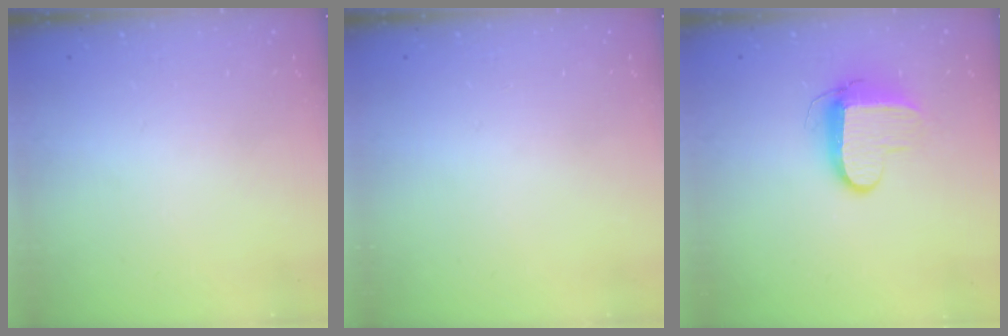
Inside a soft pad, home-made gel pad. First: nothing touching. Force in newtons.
{"total": 0.0}
{"total": 8.9, "press": 8.9, "slide": 0.9}